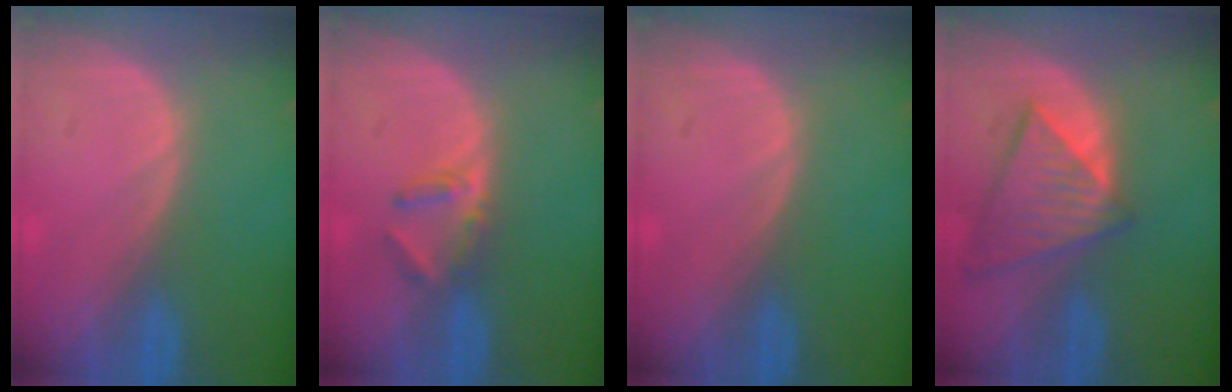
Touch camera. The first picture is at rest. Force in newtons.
{"total": 3.2, "press": 3.0, "slide": 1.0}
{"total": 0.0}
{"total": 8.2, "press": 7.2, "slide": 3.9}